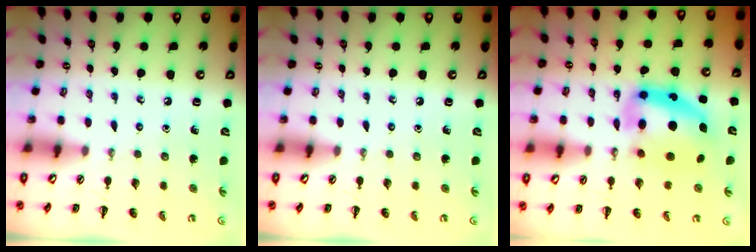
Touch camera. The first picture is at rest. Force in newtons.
{"total": 0.0}
{"total": 13.7, "press": 13.3, "slide": 3.2}